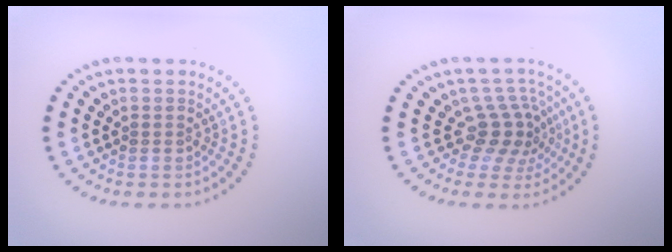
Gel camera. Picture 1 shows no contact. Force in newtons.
{"total": 3.5, "press": 2.5, "slide": 2.5}